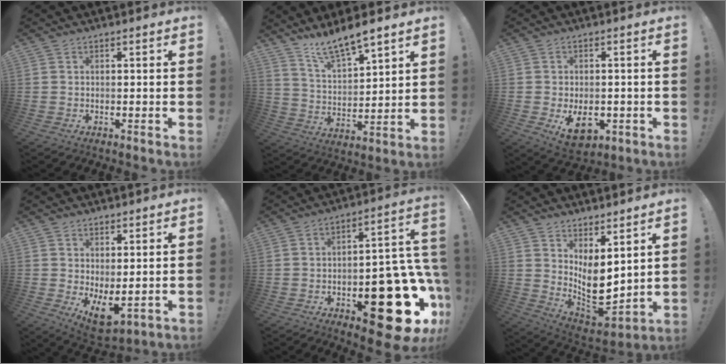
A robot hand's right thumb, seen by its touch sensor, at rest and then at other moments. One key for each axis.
{"total": 10.1, "fx": 9.2, "fy": 1.7, "fz": 3.9, "tx": -0.079, "ty": -0.068, "tz": 0.167}
{"total": 9.0, "fx": -2.3, "fy": 6.1, "fz": 6.2, "tx": -0.082, "ty": 0.001, "tz": -0.034}
{"total": 6.6, "fx": 0.8, "fy": 3.3, "fz": 5.6, "tx": -0.071, "ty": -0.027, "tz": 0.027}
{"total": 26.3, "fx": -9.4, "fy": 12.6, "fz": 21.1, "tx": -0.213, "ty": 0.051, "tz": -0.121}
{"total": 10.5, "fx": 1.7, "fy": 5.9, "fz": 8.5, "tx": -0.116, "ty": -0.045, "tz": 0.045}